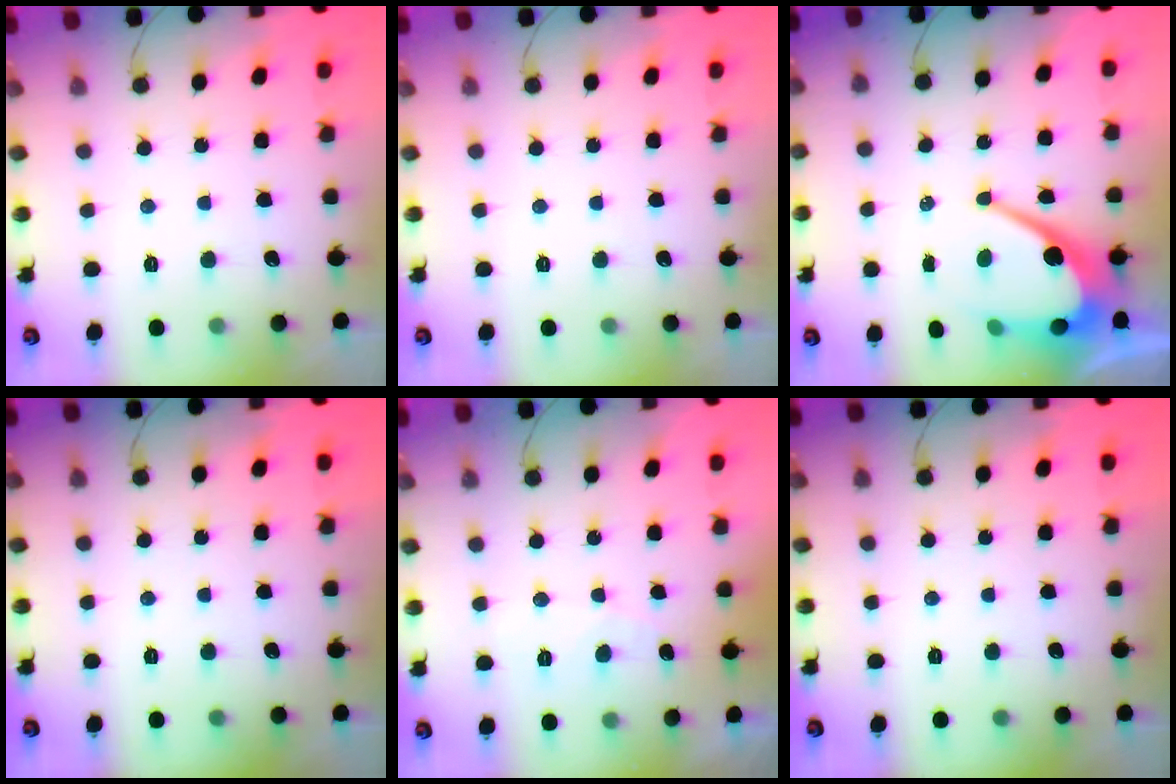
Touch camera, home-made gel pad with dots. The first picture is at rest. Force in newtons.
{"total": 0.0}
{"total": 13.4, "press": 13.4, "slide": 1.3}
{"total": 0.0}
{"total": 5.2, "press": 5.2, "slide": 0.2}
{"total": 0.0}